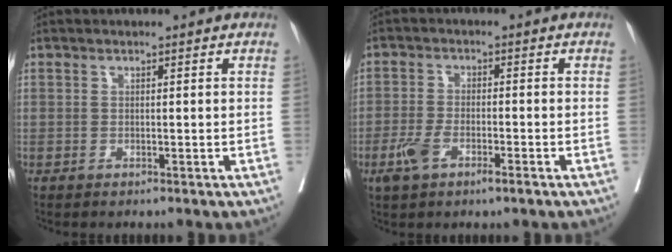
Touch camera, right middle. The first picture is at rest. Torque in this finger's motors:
{"motor_torque": [1.02, -0.73, 0.50, 0.08]}